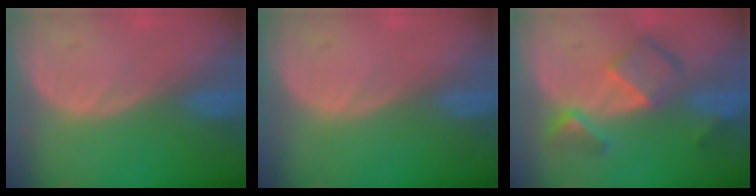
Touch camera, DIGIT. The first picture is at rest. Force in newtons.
{"total": 0.0}
{"total": 7.6, "press": 6.6, "slide": 3.8}